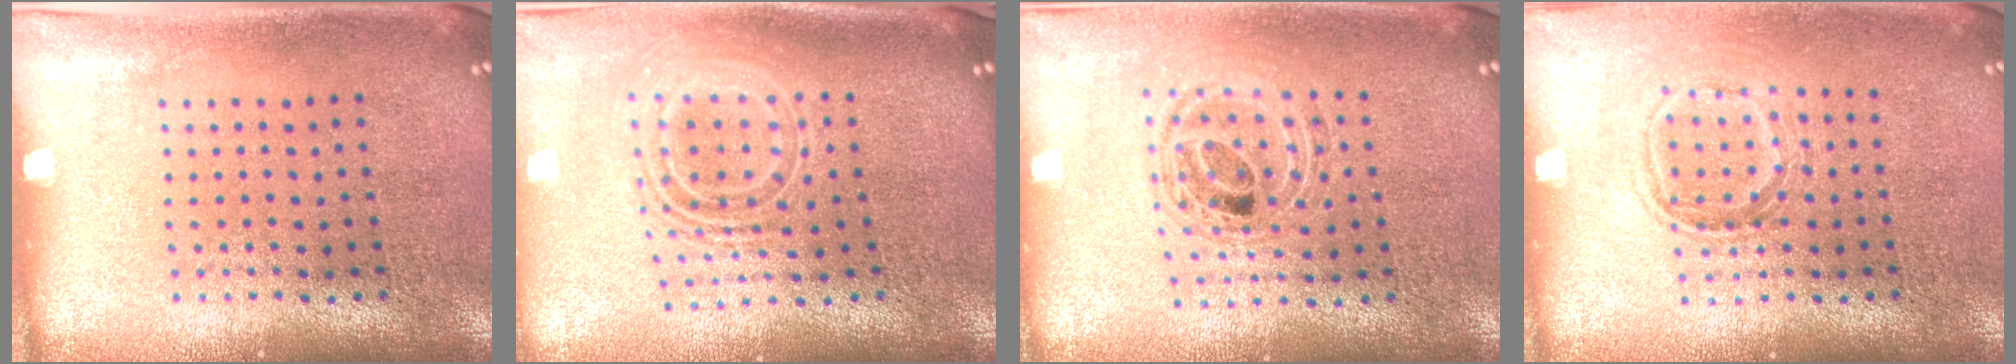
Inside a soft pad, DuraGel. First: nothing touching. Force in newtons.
{"total": 2.3, "press": 1.7, "slide": 1.6}
{"total": 0.5, "press": 0.5, "slide": 0.1}
{"total": 1.2, "press": 1.0, "slide": 0.6}